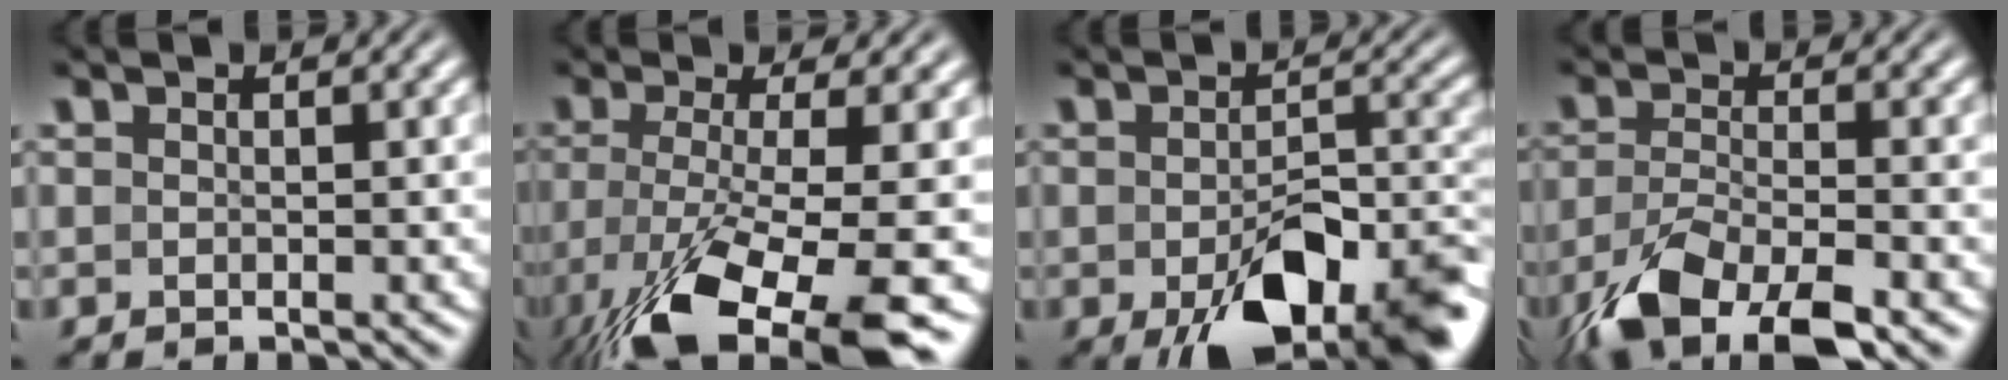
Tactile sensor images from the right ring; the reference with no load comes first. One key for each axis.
{"total": 9.9, "fx": -4.1, "fy": 3.7, "fz": 8.3, "tx": -0.163, "ty": -0.050, "tz": -0.034}
{"total": 9.7, "fx": -4.4, "fy": 4.3, "fz": 7.4, "tx": -0.113, "ty": -0.029, "tz": -0.056}
{"total": 7.0, "fx": -4.1, "fy": 3.0, "fz": 4.8, "tx": -0.100, "ty": -0.030, "tz": -0.052}